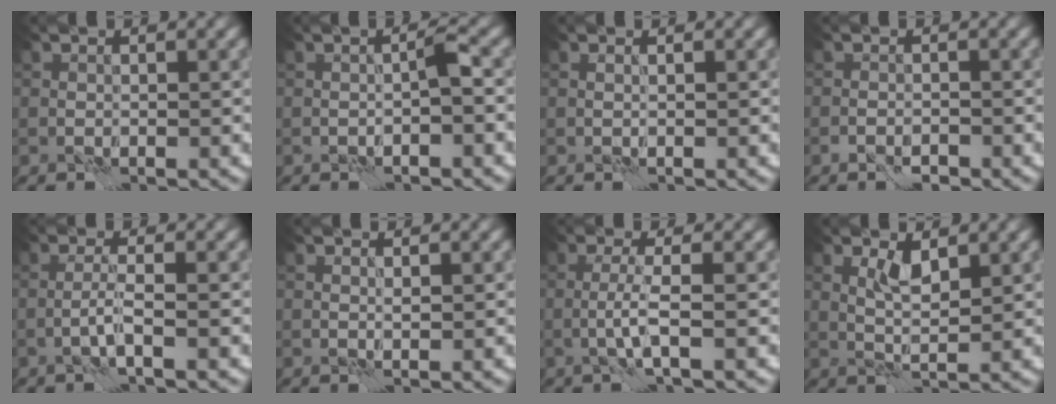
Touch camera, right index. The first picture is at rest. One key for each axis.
{"total": 1.5, "fx": 0.1, "fy": -0.5, "fz": 1.4, "tx": -0.021, "ty": 0.009, "tz": -0.003}
{"total": 1.1, "fx": 0.8, "fy": -0.7, "fz": 0.0, "tx": 0.004, "ty": 0.000, "tz": 0.015}
{"total": 0.5, "fx": -0.4, "fy": -0.1, "fz": 0.3, "tx": -0.003, "ty": 0.003, "tz": -0.008}
{"total": 1.6, "fx": -0.8, "fy": -0.4, "fz": 1.3, "tx": -0.027, "ty": 0.010, "tz": -0.024}
{"total": 0.5, "fx": 0.3, "fy": -0.4, "fz": 0.2, "tx": -0.003, "ty": 0.002, "tz": 0.003}
{"total": 2.1, "fx": -0.6, "fy": -0.4, "fz": 2.0, "tx": -0.042, "ty": 0.007, "tz": -0.019}
{"total": 1.9, "fx": 1.1, "fy": 0.1, "fz": 1.5, "tx": -0.030, "ty": 0.001, "tz": 0.020}